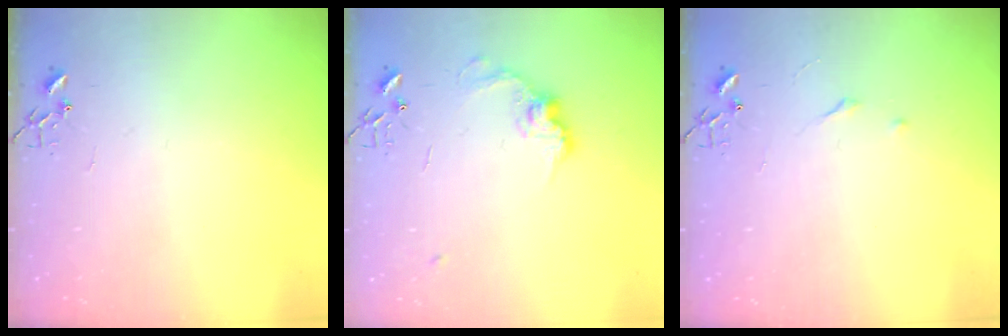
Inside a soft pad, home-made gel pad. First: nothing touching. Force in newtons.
{"total": 10.7, "press": 10.7, "slide": 0.5}
{"total": 2.7, "press": 2.7, "slide": 0.4}